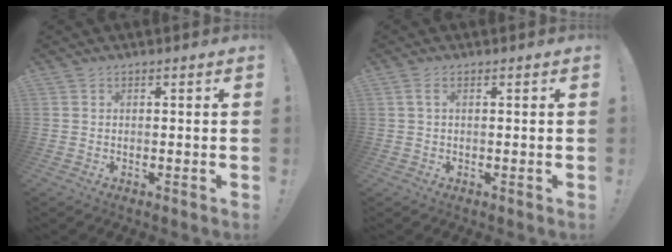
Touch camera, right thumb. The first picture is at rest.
{"total": 1.9, "force": [0.5, 0.5, 1.7], "torque": [-0.041, 0.006, 0.011]}